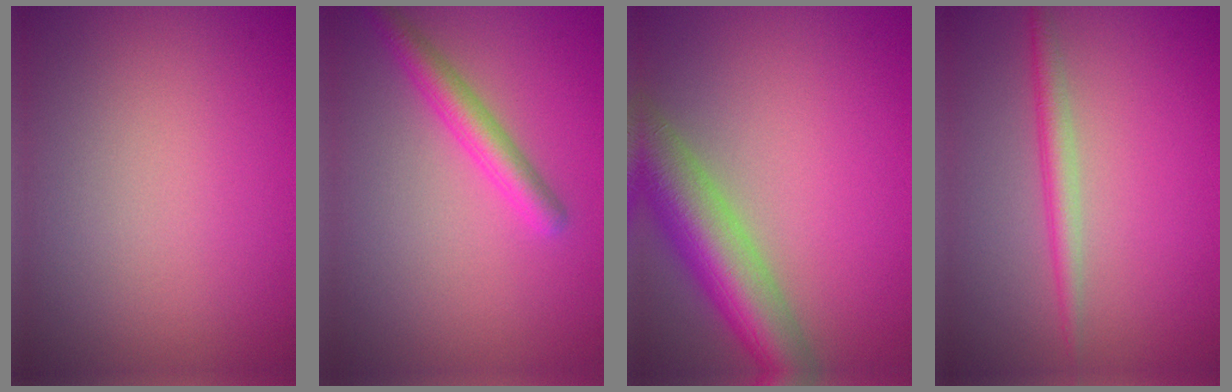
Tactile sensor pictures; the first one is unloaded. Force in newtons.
{"total": 2.9, "press": 2.9, "slide": 0.1}
{"total": 8.3, "press": 8.3, "slide": 0.4}
{"total": 2.1, "press": 2.1, "slide": 0.1}